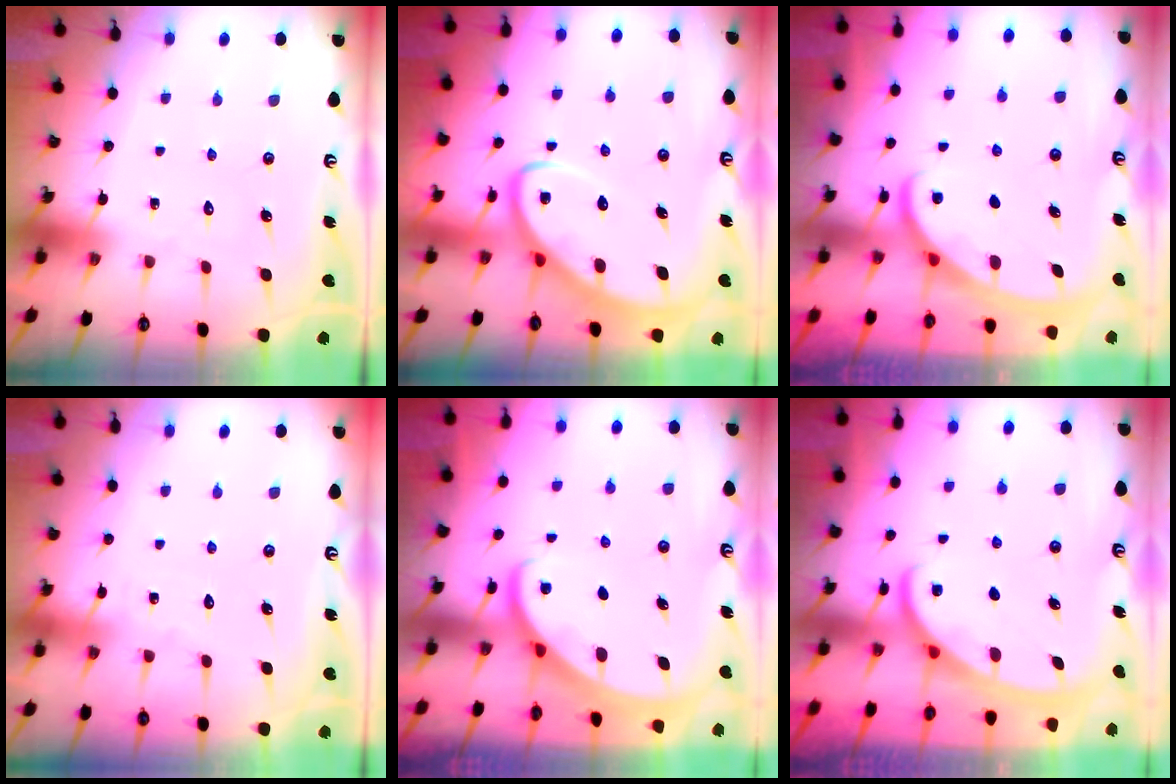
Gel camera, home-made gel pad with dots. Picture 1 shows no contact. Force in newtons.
{"total": 5.8, "press": 5.7, "slide": 0.7}
{"total": 2.8, "press": 2.8, "slide": 0.3}
{"total": 2.5, "press": 2.5, "slide": 0.3}
{"total": 2.0, "press": 1.9, "slide": 0.2}
{"total": 2.7, "press": 2.6, "slide": 0.4}